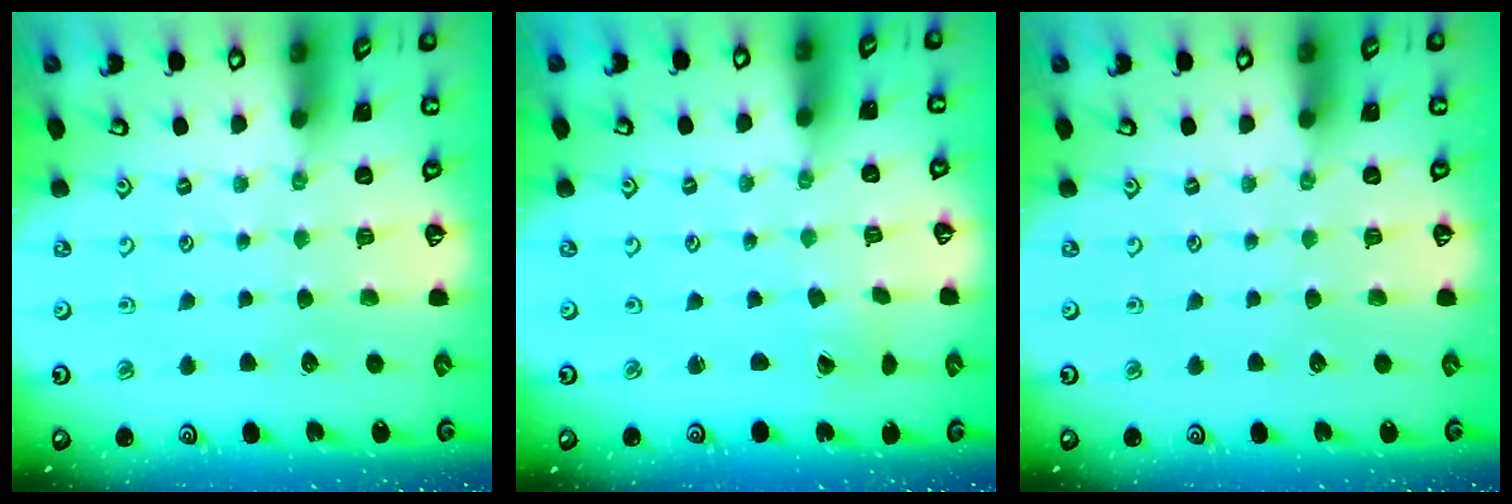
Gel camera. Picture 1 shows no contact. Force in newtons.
{"total": 0.0}
{"total": 0.0}